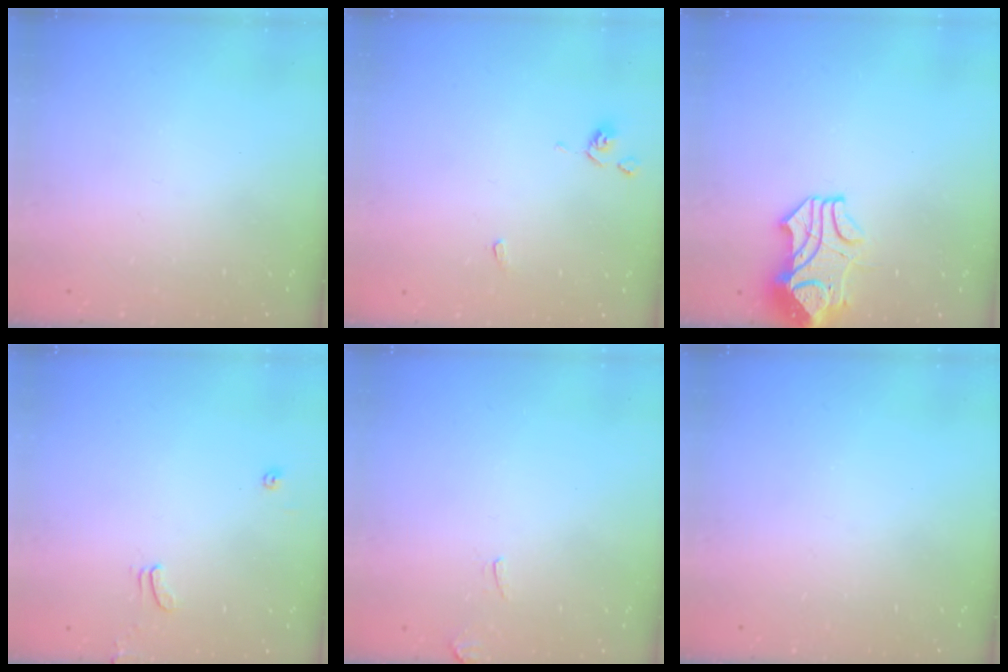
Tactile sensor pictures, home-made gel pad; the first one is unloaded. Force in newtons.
{"total": 1.8, "press": 1.8, "slide": 0.3}
{"total": 2.2, "press": 1.9, "slide": 1.1}
{"total": 1.3, "press": 1.2, "slide": 0.4}
{"total": 1.5, "press": 1.4, "slide": 0.5}
{"total": 0.0}